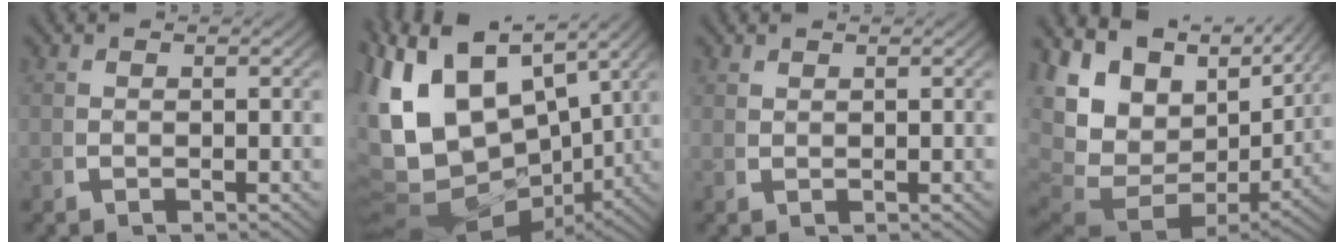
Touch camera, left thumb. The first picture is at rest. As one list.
[{"total": 19.8, "force": [0.6, 14.7, 13.2], "torque": [-0.312, -0.068, 0.039]}, {"total": 0.9, "force": [0.9, -0.1, 0.0], "torque": [0.002, 0.001, 0.023]}, {"total": 14.8, "force": [2.2, 10.4, 10.3], "torque": [-0.236, -0.039, 0.047]}]